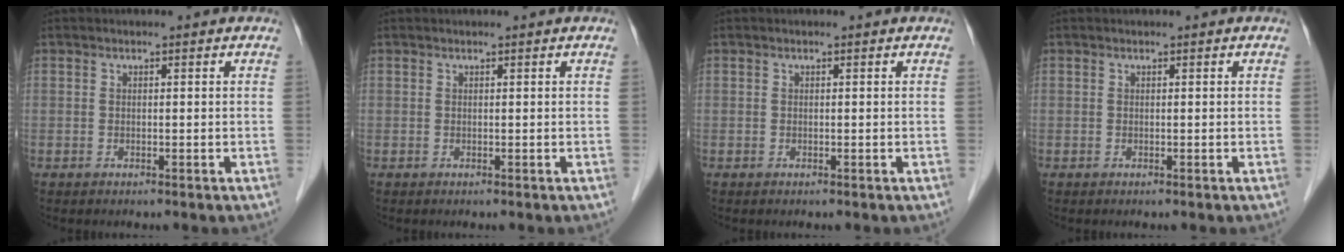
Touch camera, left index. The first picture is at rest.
{"total": 0.0}
{"total": 0.0}
{"total": 0.0}